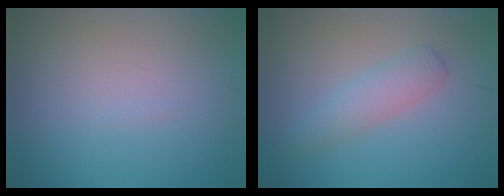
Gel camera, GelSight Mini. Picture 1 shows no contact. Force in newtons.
{"total": 2.6, "press": 2.6, "slide": 0.1}